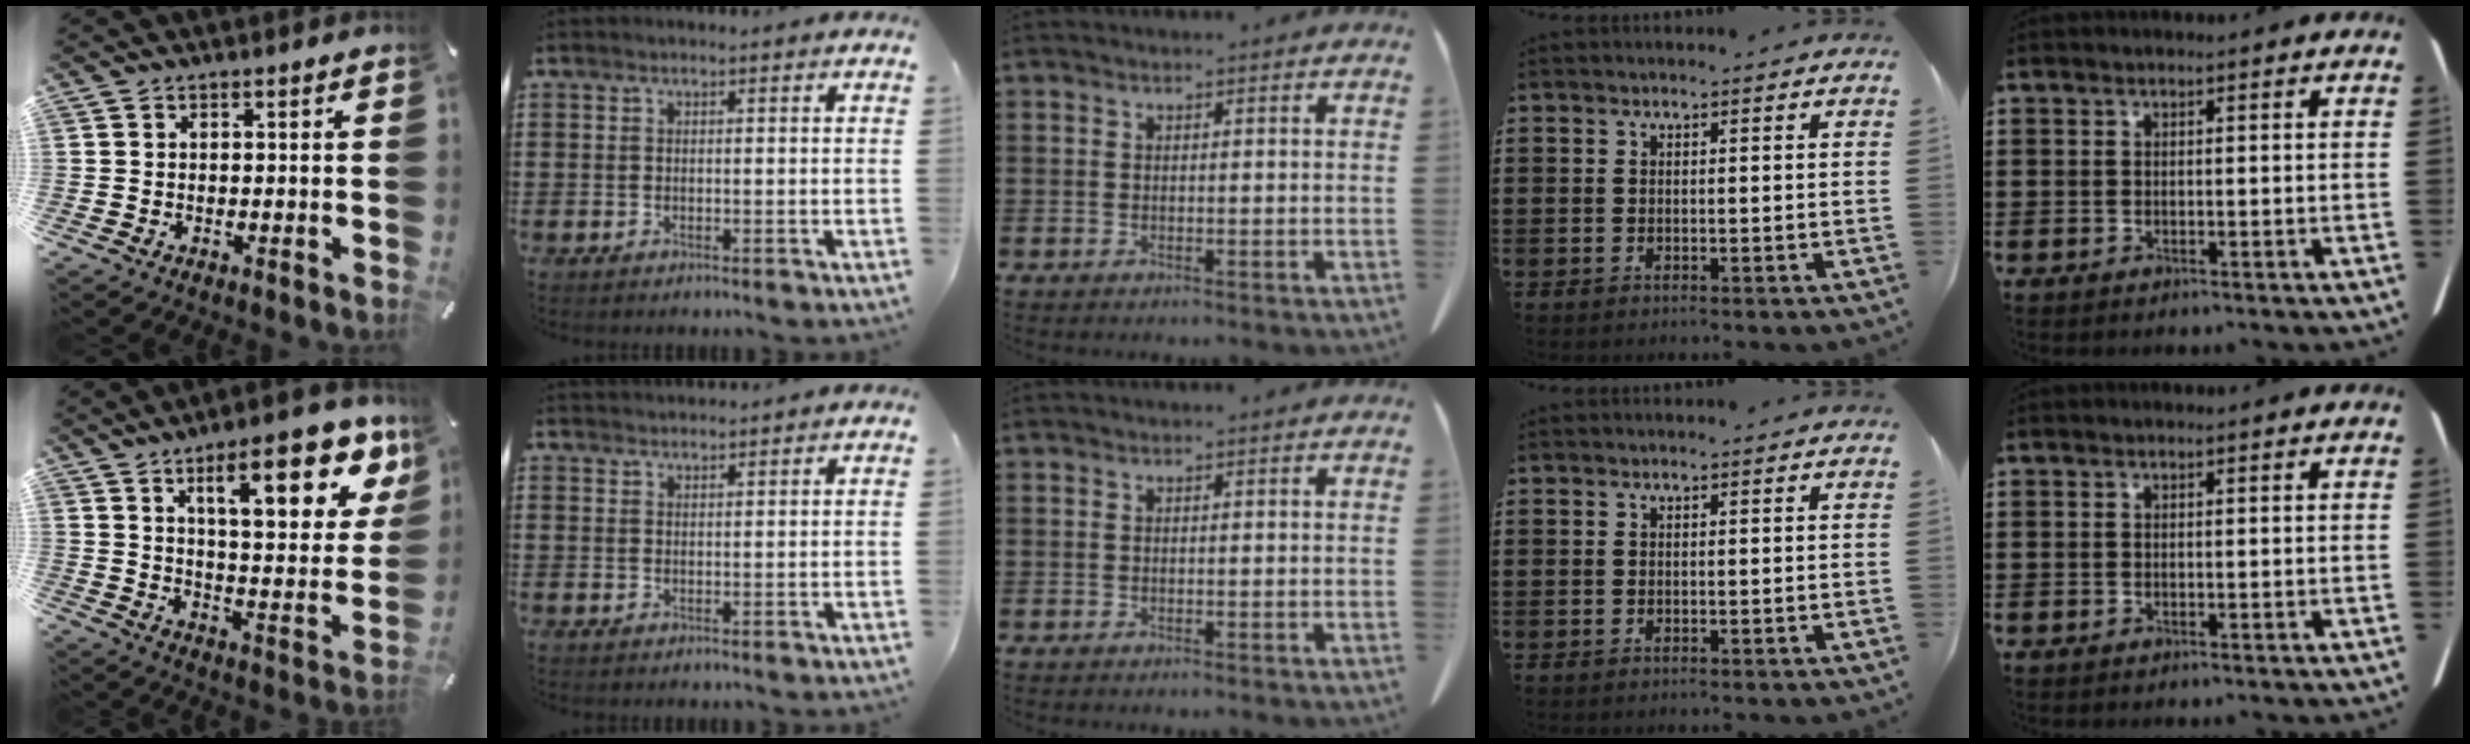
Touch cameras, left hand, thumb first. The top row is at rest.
{"thumb": {"total": 18.4, "force": [10.2, 6.3, 13.9], "torque": [-0.198, -0.049, 0.157]}, "index": {"total": 1.4, "force": [1.4, 0.0, 0.0], "torque": [-0.003, 0.000, 0.028]}}